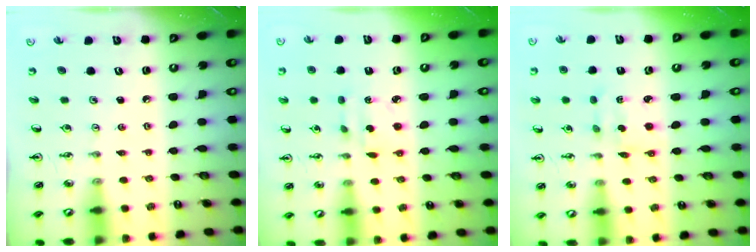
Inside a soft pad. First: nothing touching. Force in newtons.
{"total": 2.9, "press": 2.9, "slide": 0.1}
{"total": 2.1, "press": 2.0, "slide": 0.4}